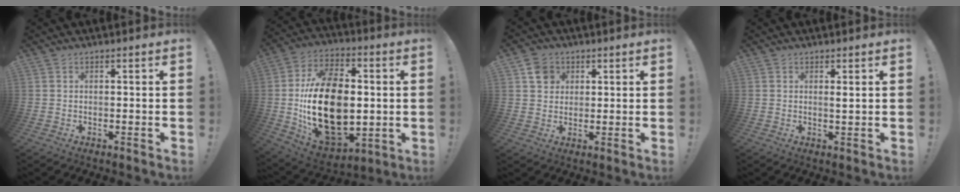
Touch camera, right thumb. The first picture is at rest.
{"total": 28.1, "force": [-1.3, 18.0, 21.5], "torque": [-0.405, 0.001, -0.006]}
{"total": 5.8, "force": [2.4, 5.1, 1.1], "torque": [-0.003, -0.010, 0.046]}
{"total": 1.1, "force": [0.4, -0.1, 1.0], "torque": [-0.009, -0.007, 0.004]}